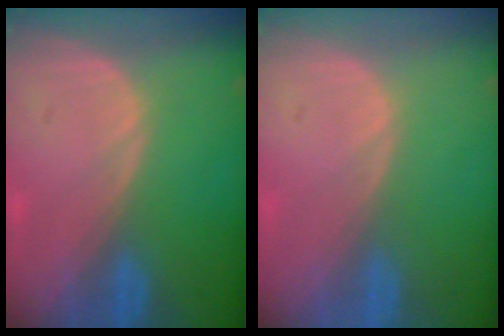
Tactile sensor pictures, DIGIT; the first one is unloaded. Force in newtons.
{"total": 0.0}